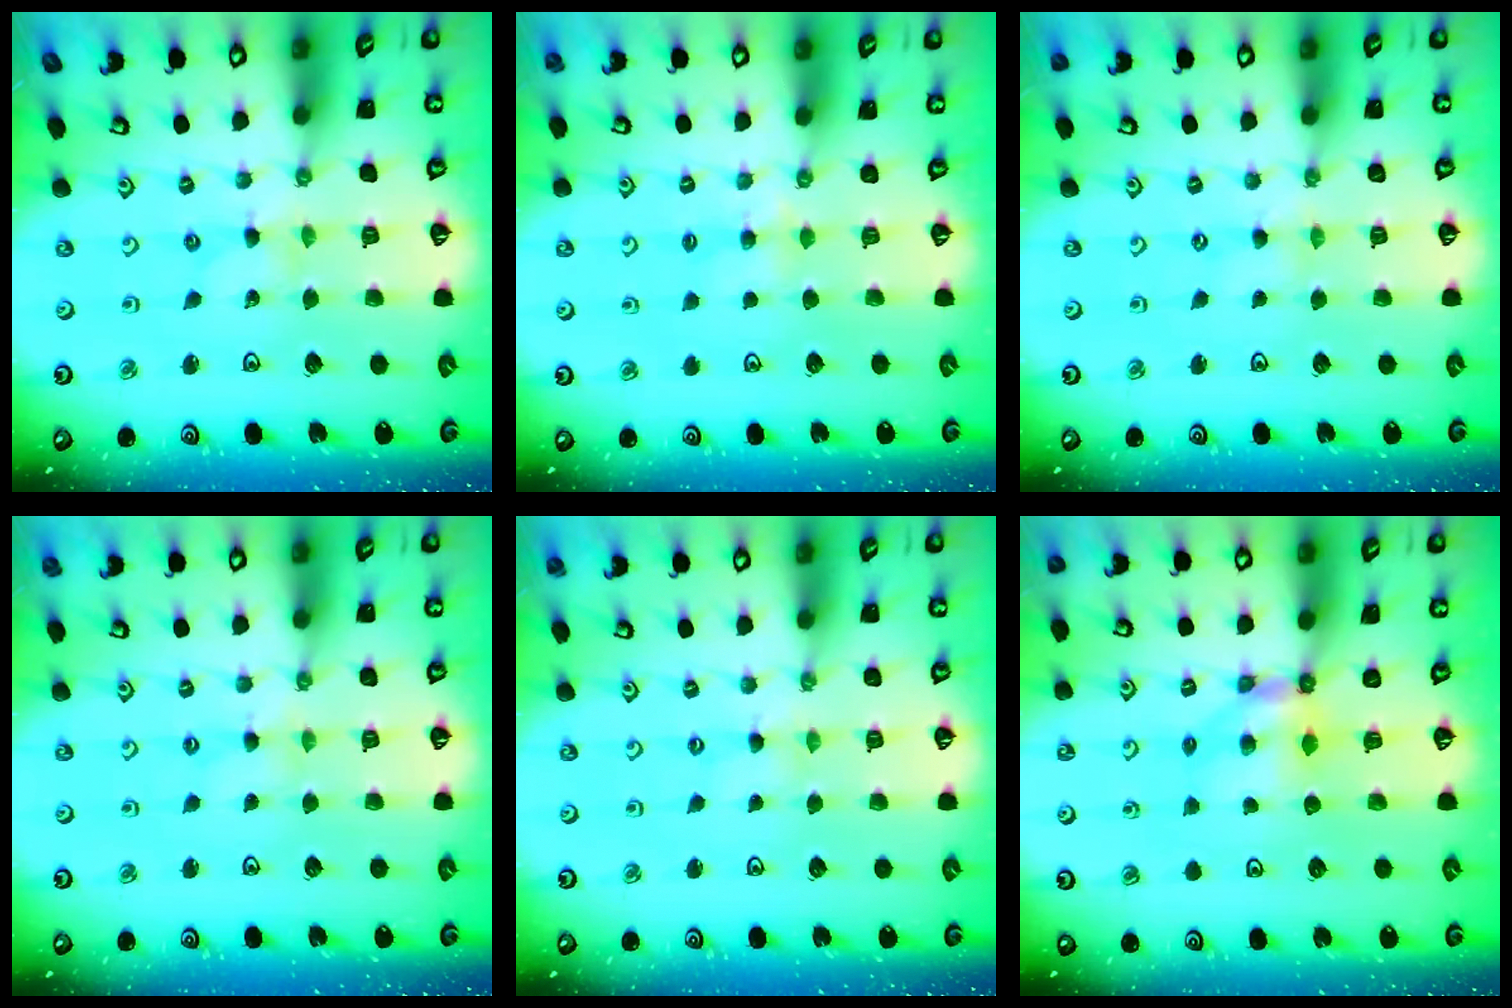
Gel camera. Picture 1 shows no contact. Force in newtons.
{"total": 3.7, "press": 3.7, "slide": 0.6}
{"total": 1.3, "press": 1.2, "slide": 0.3}
{"total": 2.3, "press": 2.3, "slide": 0.3}
{"total": 0.0}
{"total": 6.2, "press": 6.2, "slide": 0.6}